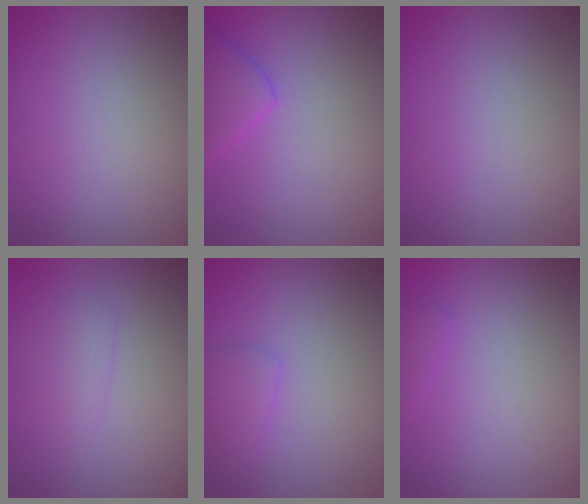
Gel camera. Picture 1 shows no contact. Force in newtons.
{"total": 2.9, "press": 2.9, "slide": 0.2}
{"total": 0.0}
{"total": 1.3, "press": 1.3, "slide": 0.0}
{"total": 1.9, "press": 1.9, "slide": 0.1}
{"total": 0.8, "press": 0.8, "slide": 0.1}